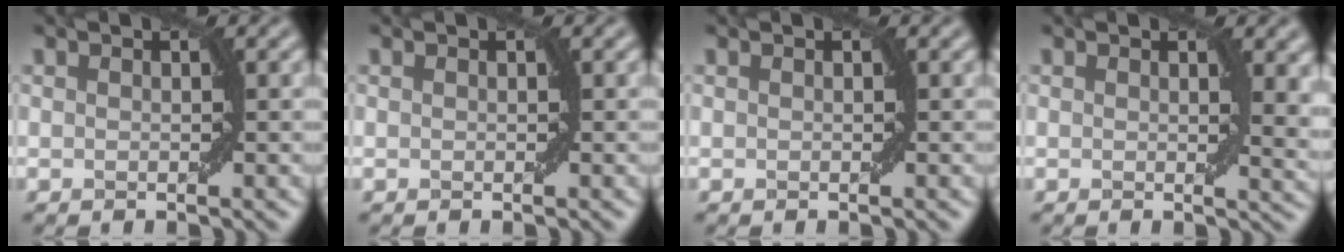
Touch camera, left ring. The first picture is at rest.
{"total": 0.0}
{"total": 0.0}
{"total": 3.2, "force": [1.2, 1.1, 2.8], "torque": [-0.028, -0.004, 0.020]}